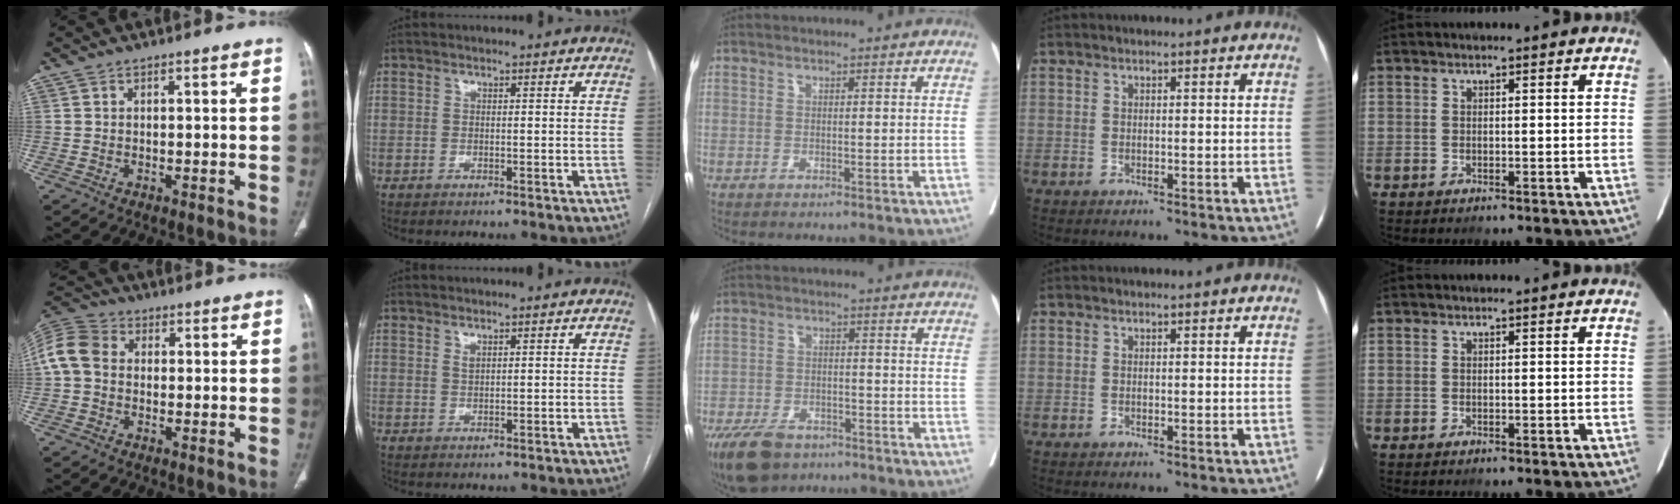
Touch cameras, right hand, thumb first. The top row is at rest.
{"thumb": {"total": 8.8, "force": [0.5, 6.9, 5.5], "torque": [-0.113, 0.028, -0.001]}, "index": {"total": 0.9, "force": [0.6, 0.4, 0.5], "torque": [-0.011, -0.002, 0.013]}, "middle": {"total": 10.1, "force": [-7.3, 5.1, 4.7], "torque": [-0.094, -0.010, -0.122]}}